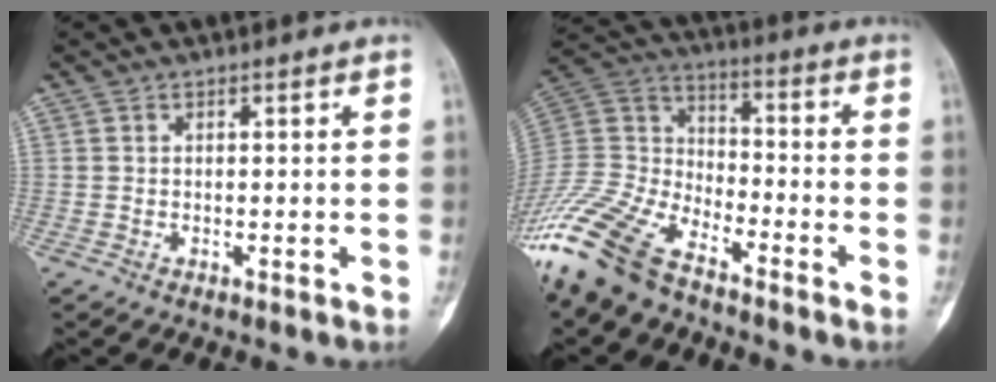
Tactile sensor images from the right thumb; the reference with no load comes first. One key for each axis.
{"total": 17.9, "fx": -13.7, "fy": 7.5, "fz": 8.9, "tx": -0.181, "ty": 0.056, "tz": -0.268}